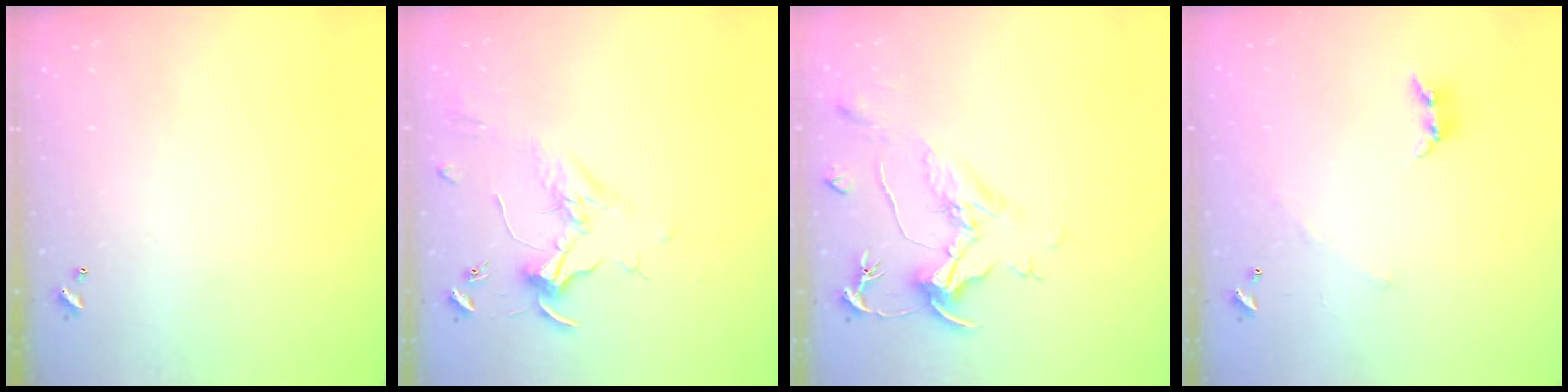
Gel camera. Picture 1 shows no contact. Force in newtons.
{"total": 1.8, "press": 1.6, "slide": 0.8}
{"total": 2.1, "press": 1.7, "slide": 1.3}
{"total": 3.8, "press": 3.7, "slide": 0.9}